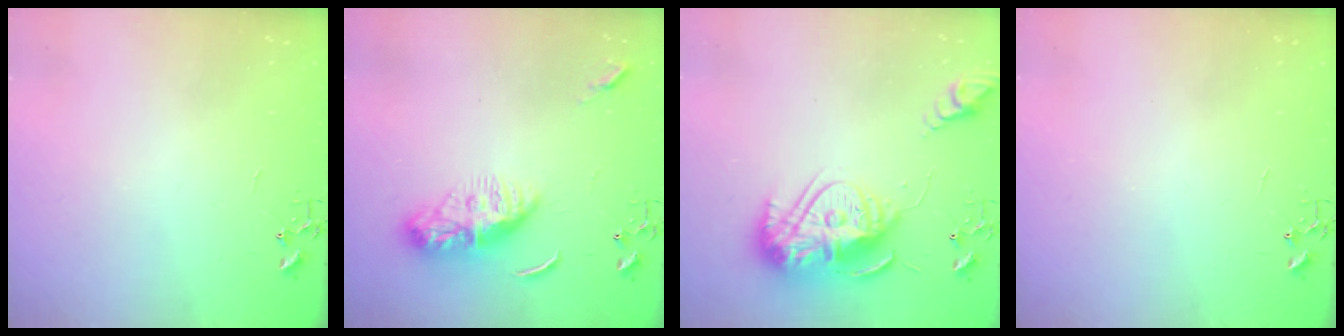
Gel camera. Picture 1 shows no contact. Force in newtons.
{"total": 12.5, "press": 12.5, "slide": 1.1}
{"total": 17.0, "press": 16.9, "slide": 1.5}
{"total": 0.0}